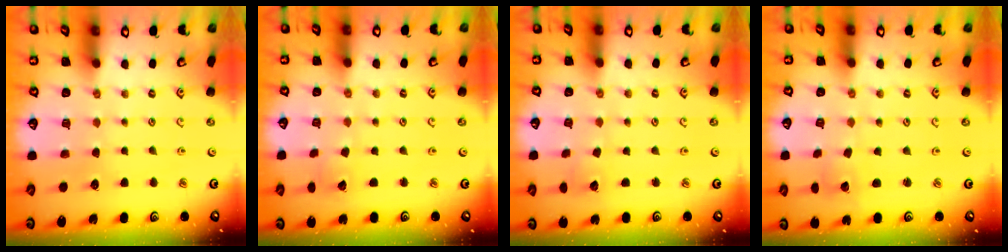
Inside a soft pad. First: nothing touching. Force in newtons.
{"total": 2.7, "press": 2.7, "slide": 0.2}
{"total": 2.3, "press": 2.2, "slide": 0.3}
{"total": 1.5, "press": 1.5, "slide": 0.2}